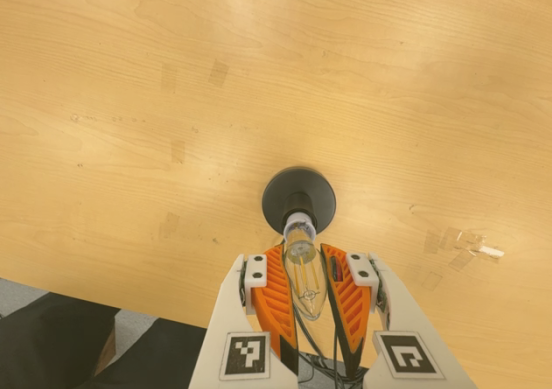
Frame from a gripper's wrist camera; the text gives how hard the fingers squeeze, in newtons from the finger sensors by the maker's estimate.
{"total": 21.8, "left": 24.2, "right": 19.4}